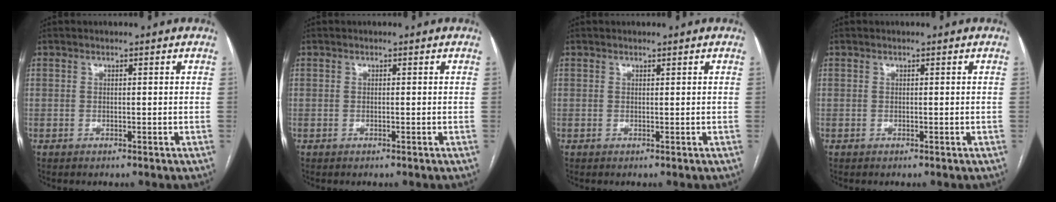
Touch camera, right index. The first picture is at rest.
{"total": 0.0}
{"total": 0.0}
{"total": 0.0}